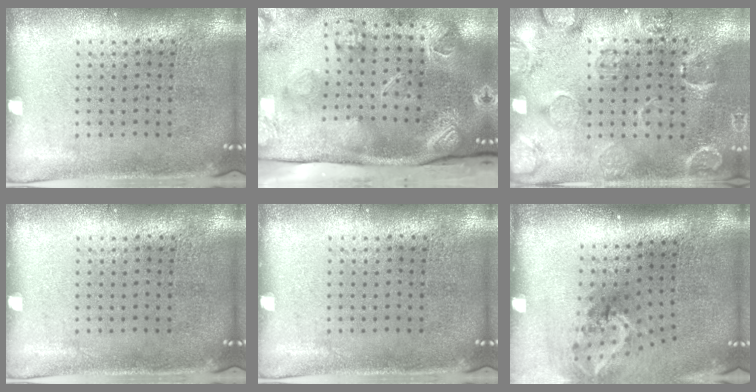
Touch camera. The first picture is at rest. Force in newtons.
{"total": 4.4, "press": 3.2, "slide": 3.1}
{"total": 2.7, "press": 1.9, "slide": 1.9}
{"total": 0.0}
{"total": 0.0}
{"total": 2.0, "press": 1.3, "slide": 1.5}